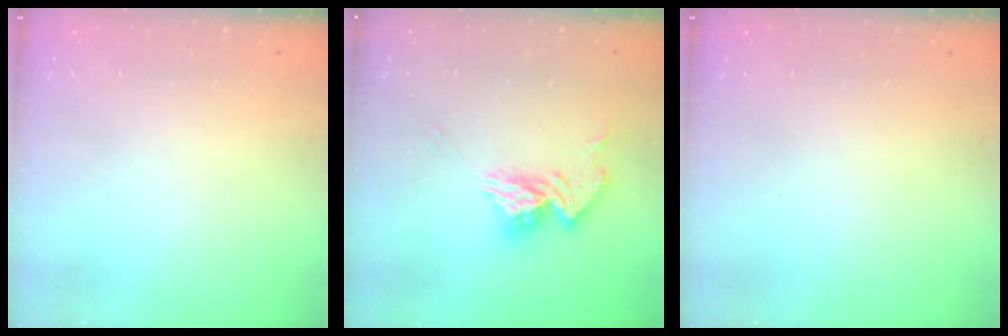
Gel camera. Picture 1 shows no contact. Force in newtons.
{"total": 13.6, "press": 13.5, "slide": 1.3}
{"total": 0.0}